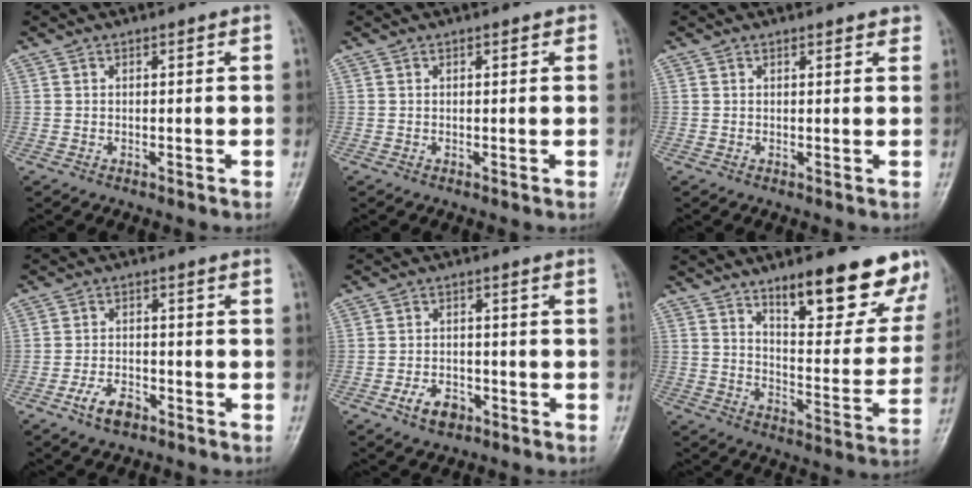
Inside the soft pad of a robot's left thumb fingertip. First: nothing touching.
{"total": 0.7, "force": [0.4, 0.4, 0.4], "torque": [-0.004, -0.001, 0.001]}
{"total": 1.7, "force": [1.4, 0.6, 0.8], "torque": [-0.003, -0.003, 0.015]}
{"total": 4.9, "force": [-3.0, 2.7, 2.9], "torque": [-0.050, 0.021, -0.053]}
{"total": 4.9, "force": [-2.6, 3.1, 2.6], "torque": [-0.035, 0.019, -0.042]}
{"total": 19.1, "force": [13.0, 6.1, 12.6], "torque": [-0.111, -0.078, 0.188]}